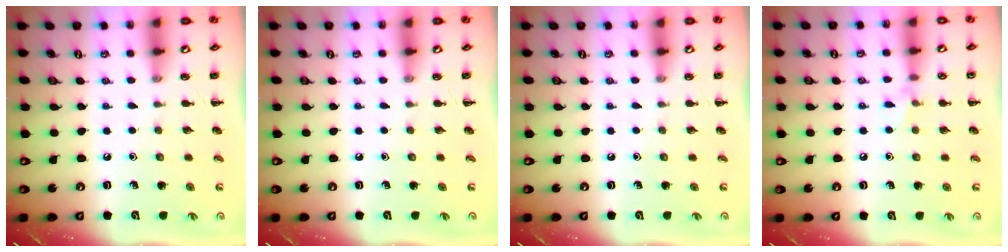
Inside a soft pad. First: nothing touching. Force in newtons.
{"total": 0.0}
{"total": 0.0}
{"total": 5.7, "press": 5.5, "slide": 1.5}